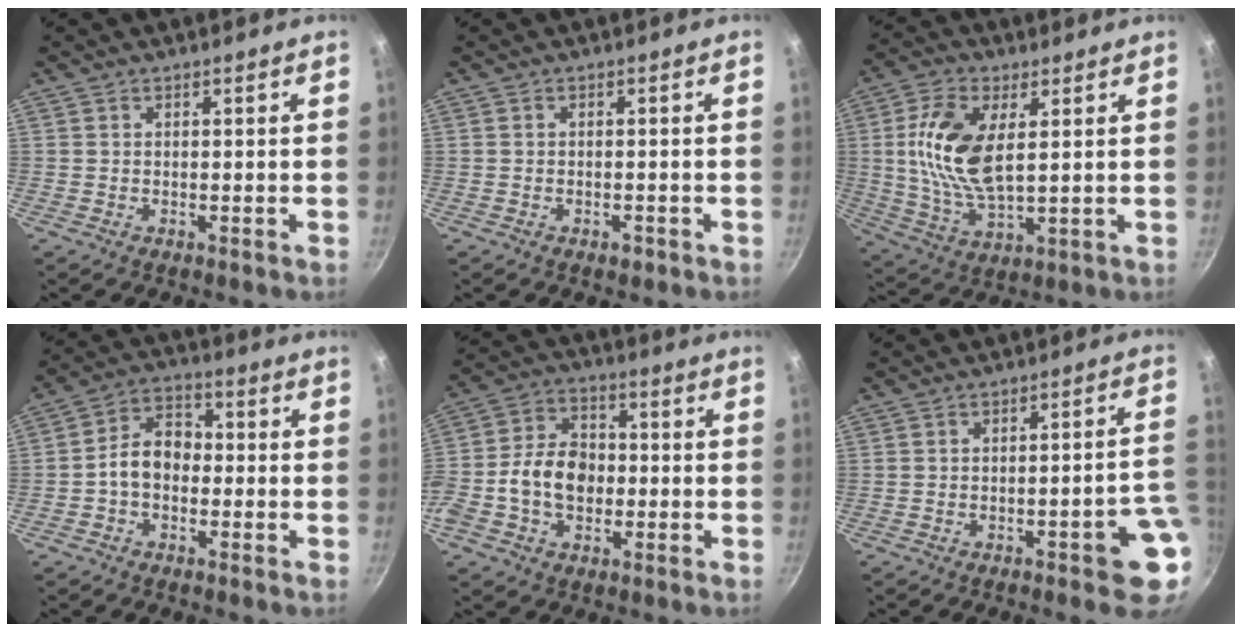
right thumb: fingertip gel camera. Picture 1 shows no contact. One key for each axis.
{"total": 1.5, "fx": -0.9, "fy": 0.8, "fz": 0.9, "tx": -0.014, "ty": 0.009, "tz": -0.011}
{"total": 13.7, "fx": 2.8, "fy": 6.7, "fz": 11.6, "tx": -0.225, "ty": -0.006, "tz": 0.057}
{"total": 7.7, "fx": -1.4, "fy": 5.6, "fz": 5.1, "tx": -0.056, "ty": 0.034, "tz": -0.041}
{"total": 12.7, "fx": -2.0, "fy": 9.2, "fz": 8.5, "tx": -0.126, "ty": 0.030, "tz": -0.051}
{"total": 9.2, "fx": -3.0, "fy": 2.3, "fz": 8.4, "tx": -0.075, "ty": 0.036, "tz": -0.031}